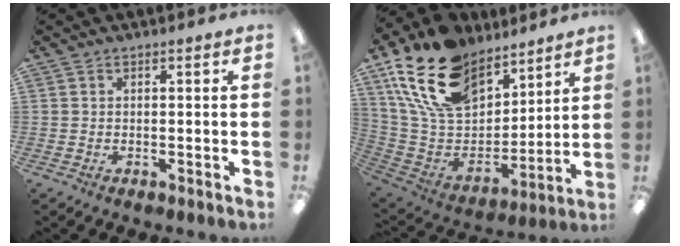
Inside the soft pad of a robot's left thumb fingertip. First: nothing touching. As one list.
[{"total": 21.1, "force": [13.4, 12.6, 10.4], "torque": [-0.217, -0.068, 0.251]}]